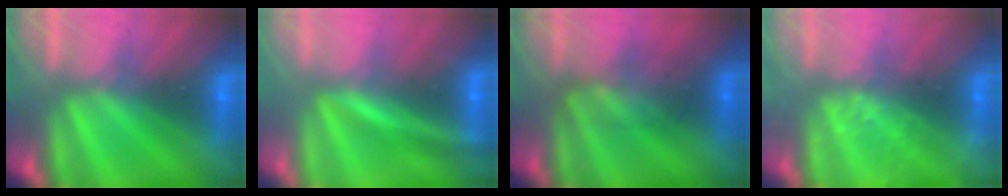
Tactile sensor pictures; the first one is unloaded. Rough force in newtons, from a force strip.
{"total": 2.8}
{"total": 2.2}
{"total": 2.4}